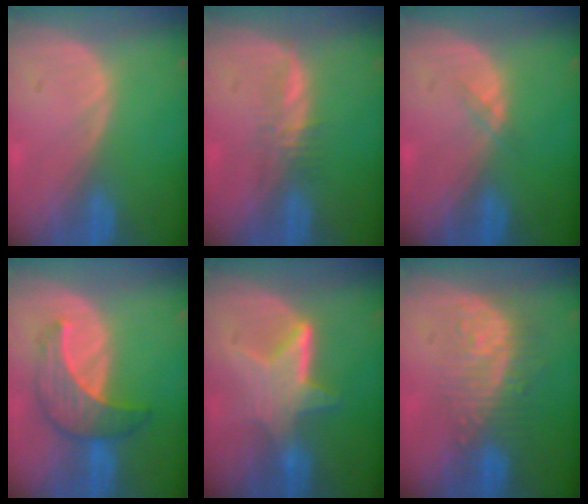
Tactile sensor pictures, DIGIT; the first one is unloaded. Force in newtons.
{"total": 2.3, "press": 2.2, "slide": 0.6}
{"total": 1.0, "press": 1.0, "slide": 0.2}
{"total": 6.9, "press": 6.8, "slide": 1.0}
{"total": 6.7, "press": 6.1, "slide": 2.8}
{"total": 9.0, "press": 8.1, "slide": 3.9}